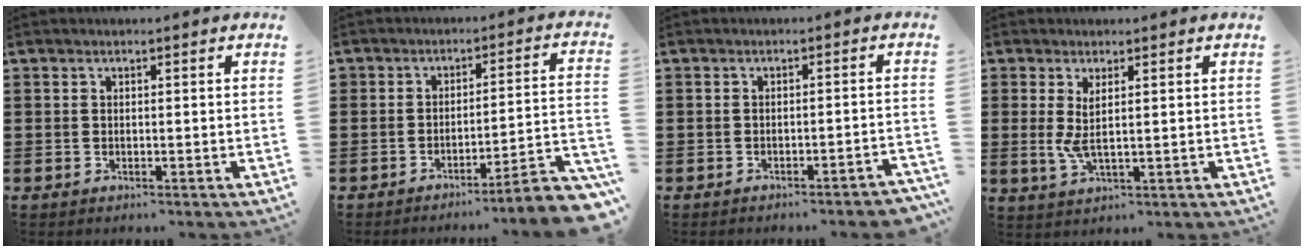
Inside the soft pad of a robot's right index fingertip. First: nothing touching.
{"total": 5.2, "force": [-4.3, -0.1, 2.9], "torque": [-0.047, -0.015, -0.086]}
{"total": 1.6, "force": [-1.5, -0.1, 0.6], "torque": [-0.012, -0.001, -0.029]}
{"total": 3.2, "force": [0.8, 0.6, 3.0], "torque": [-0.069, -0.006, 0.013]}